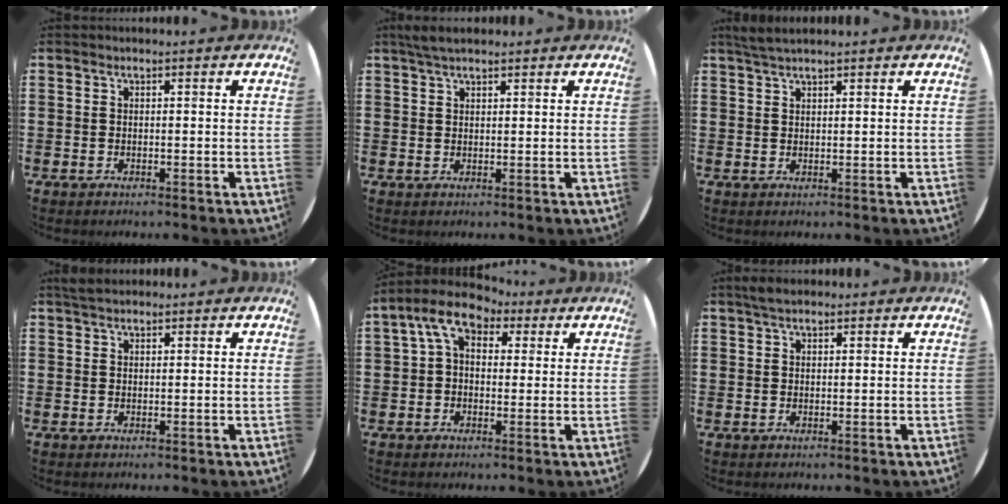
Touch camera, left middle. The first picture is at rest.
{"total": 2.3, "force": [2.0, 0.6, 1.1], "torque": [-0.025, 0.006, 0.036]}
{"total": 2.0, "force": [1.8, 0.1, 0.8], "torque": [-0.018, 0.003, 0.033]}
{"total": 1.6, "force": [1.5, 0.4, 0.5], "torque": [-0.012, 0.005, 0.028]}
{"total": 6.5, "force": [4.0, 4.0, 3.1], "torque": [-0.069, 0.001, 0.071]}
{"total": 1.9, "force": [1.6, 0.8, 0.7], "torque": [-0.008, 0.003, 0.028]}